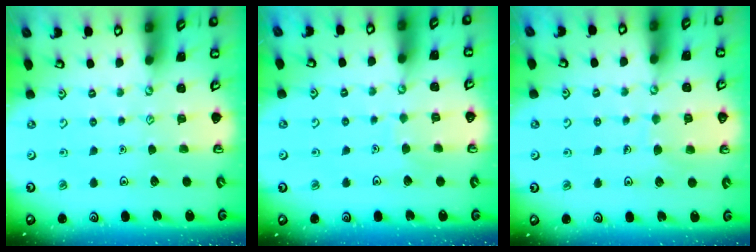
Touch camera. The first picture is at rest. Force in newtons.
{"total": 3.7, "press": 3.7, "slide": 0.4}
{"total": 5.7, "press": 5.7, "slide": 0.4}